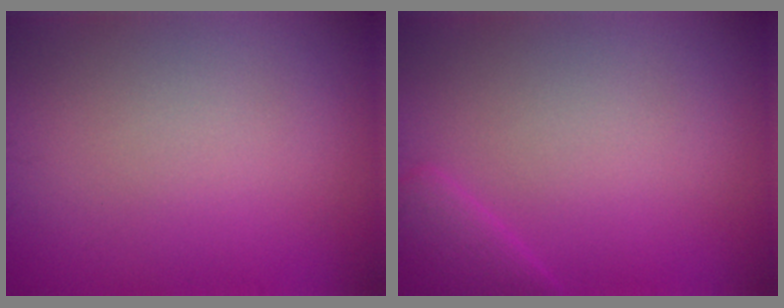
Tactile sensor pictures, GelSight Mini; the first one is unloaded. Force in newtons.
{"total": 2.3, "press": 2.3, "slide": 0.2}